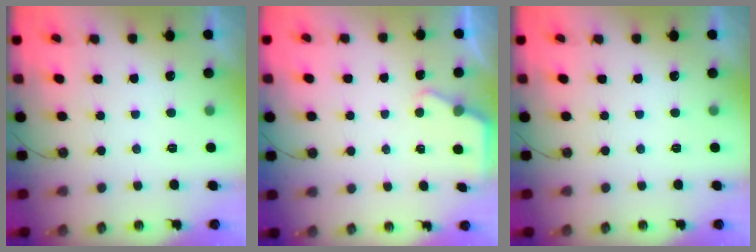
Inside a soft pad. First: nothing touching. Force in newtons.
{"total": 2.7, "press": 2.7, "slide": 0.2}
{"total": 0.0}